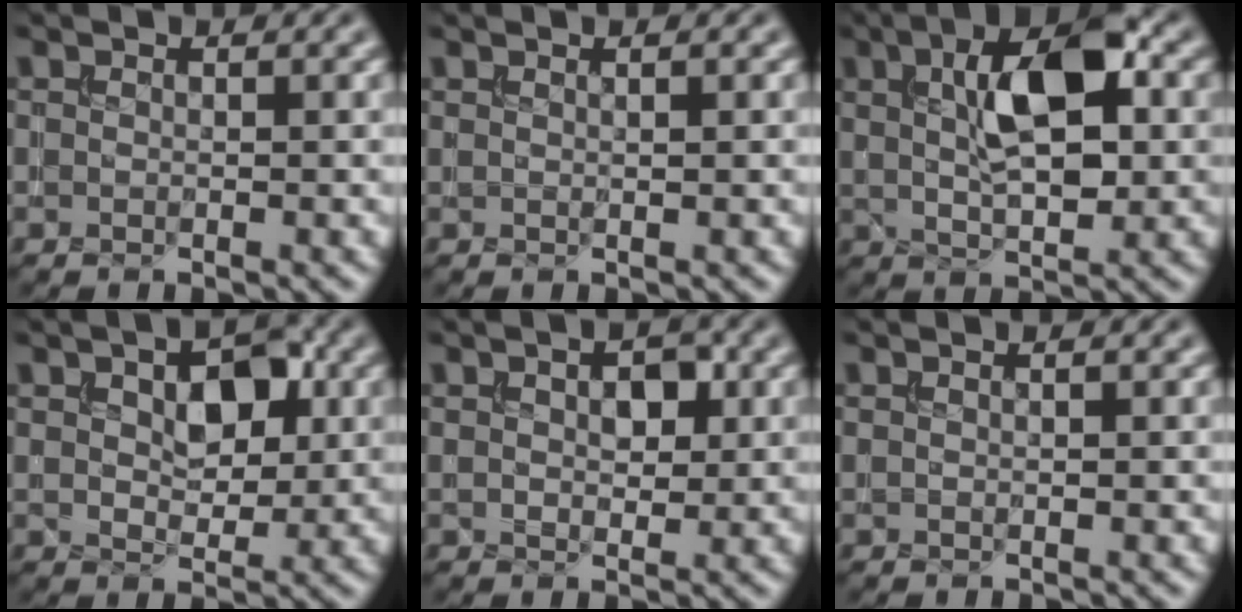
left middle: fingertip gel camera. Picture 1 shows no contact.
{"total": 0.8, "force": [0.5, 0.2, 0.6], "torque": [-0.006, 0.001, 0.003]}
{"total": 8.0, "force": [2.2, 3.3, 7.0], "torque": [-0.118, 0.010, 0.036]}
{"total": 5.4, "force": [1.6, 3.2, 4.1], "torque": [-0.067, 0.002, 0.023]}
{"total": 3.2, "force": [1.0, 1.8, 2.4], "torque": [-0.036, 0.003, 0.019]}
{"total": 0.6, "force": [0.3, 0.1, 0.5], "torque": [-0.011, 0.001, 0.004]}